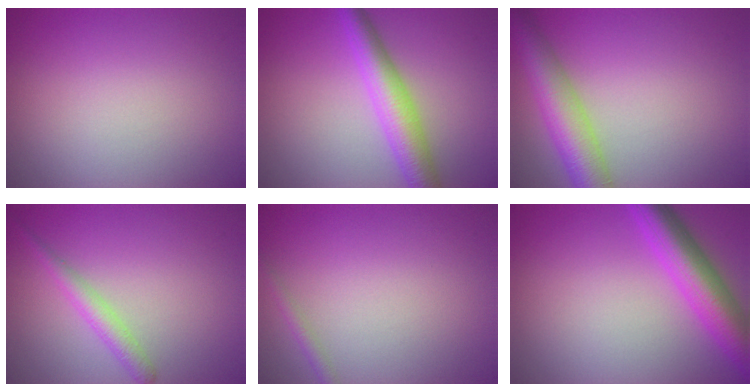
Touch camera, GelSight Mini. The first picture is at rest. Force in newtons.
{"total": 4.9, "press": 4.9, "slide": 0.1}
{"total": 6.4, "press": 6.4, "slide": 0.2}
{"total": 2.0, "press": 2.0, "slide": 0.1}
{"total": 1.1, "press": 1.1, "slide": 0.1}
{"total": 6.1, "press": 6.1, "slide": 0.2}